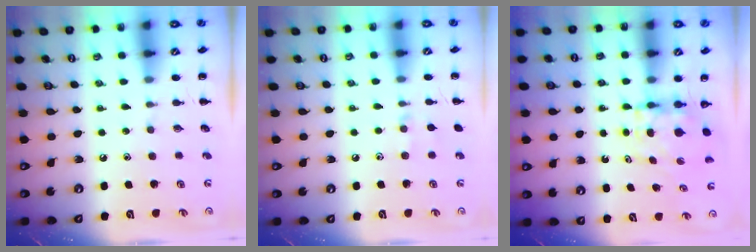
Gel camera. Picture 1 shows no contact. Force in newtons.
{"total": 5.1, "press": 4.8, "slide": 1.7}
{"total": 7.0, "press": 6.9, "slide": 1.2}